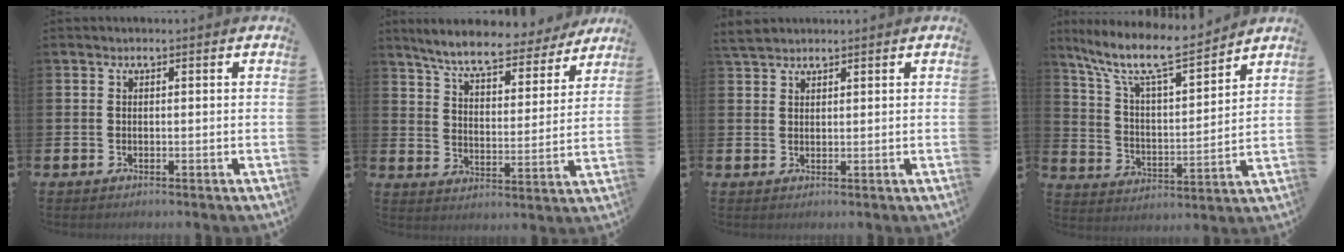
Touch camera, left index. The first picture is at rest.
{"total": 7.7, "force": [7.0, 1.3, 2.9], "torque": [-0.083, -0.041, 0.120]}
{"total": 2.5, "force": [2.3, 0.7, 0.6], "torque": [-0.007, -0.005, 0.041]}
{"total": 10.3, "force": [9.1, 1.6, 4.7], "torque": [-0.123, -0.058, 0.155]}